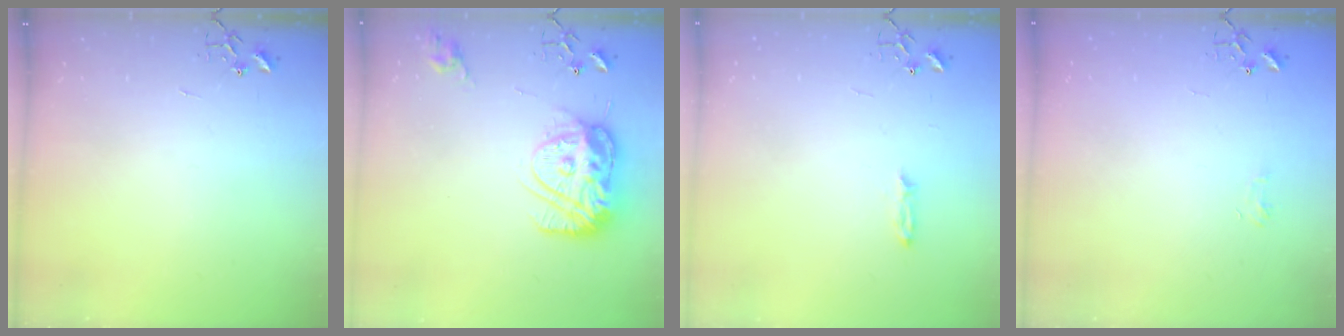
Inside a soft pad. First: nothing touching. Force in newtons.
{"total": 15.2, "press": 15.1, "slide": 1.5}
{"total": 3.2, "press": 3.2, "slide": 0.4}
{"total": 4.8, "press": 4.7, "slide": 0.6}